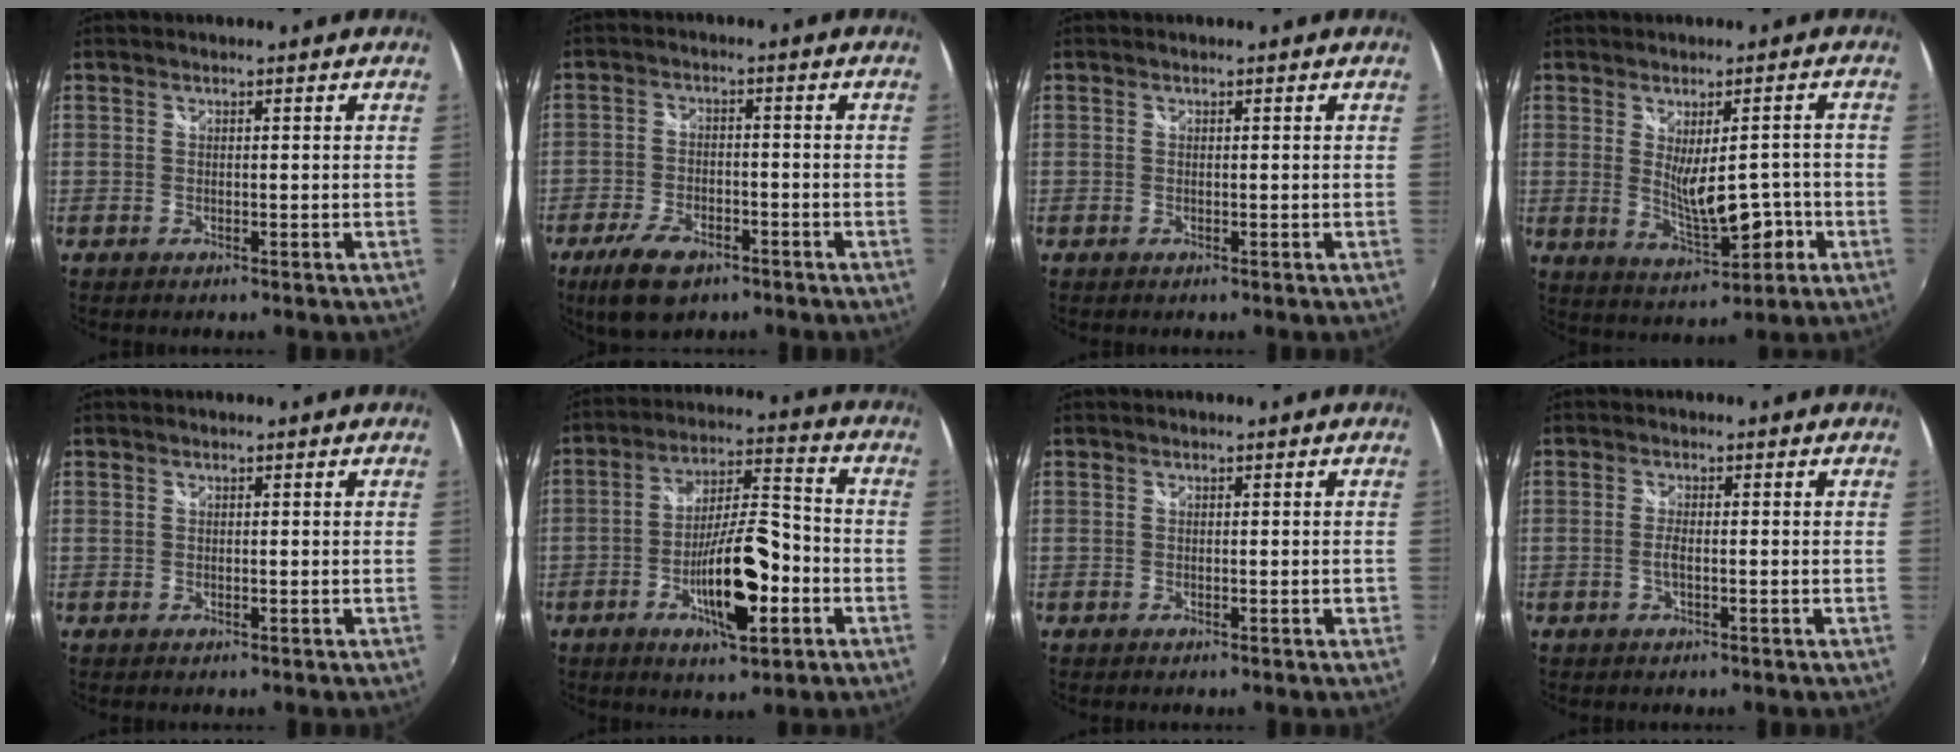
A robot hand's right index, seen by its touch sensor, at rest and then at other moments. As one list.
[{"total": 9.2, "force": [-6.2, 4.4, 5.3], "torque": [-0.135, -0.015, -0.107]}, {"total": 0.0}, {"total": 8.7, "force": [-1.7, 3.3, 7.9], "torque": [-0.135, -0.020, -0.011]}, {"total": 0.0}, {"total": 14.4, "force": [-5.1, 4.3, 12.7], "torque": [-0.226, 0.000, -0.082]}, {"total": 0.7, "force": [-0.2, 0.3, 0.6], "torque": [-0.004, 0.003, -0.003]}, {"total": 1.5, "force": [-0.5, 0.2, 1.4], "torque": [-0.030, -0.002, -0.010]}]